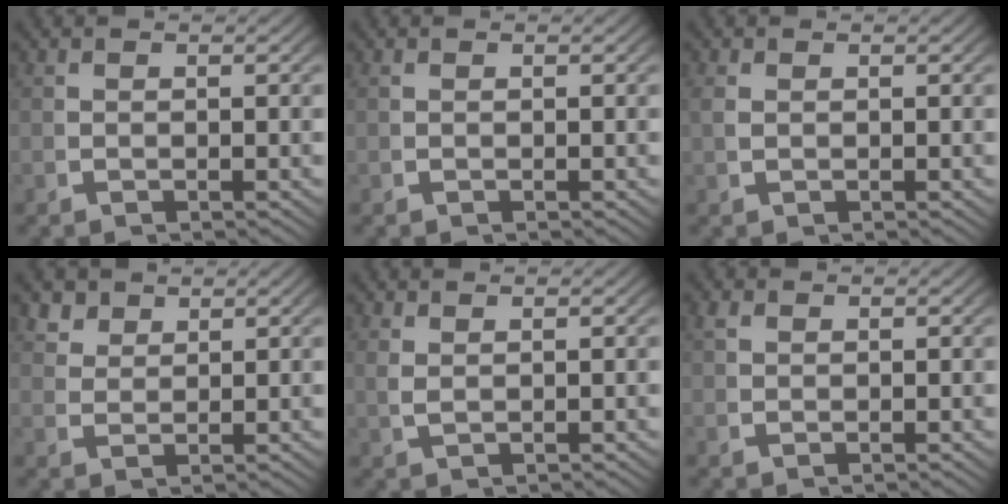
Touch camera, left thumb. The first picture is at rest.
{"total": 0.0}
{"total": 0.7, "force": [0.3, 0.4, 0.4], "torque": [-0.014, -0.004, 0.013]}
{"total": 2.7, "force": [2.4, 1.0, 0.8], "torque": [-0.010, 0.000, 0.051]}
{"total": 1.2, "force": [1.0, 0.1, 0.6], "torque": [-0.019, -0.002, 0.026]}
{"total": 0.9, "force": [0.7, 0.4, 0.4], "torque": [-0.011, -0.002, 0.021]}